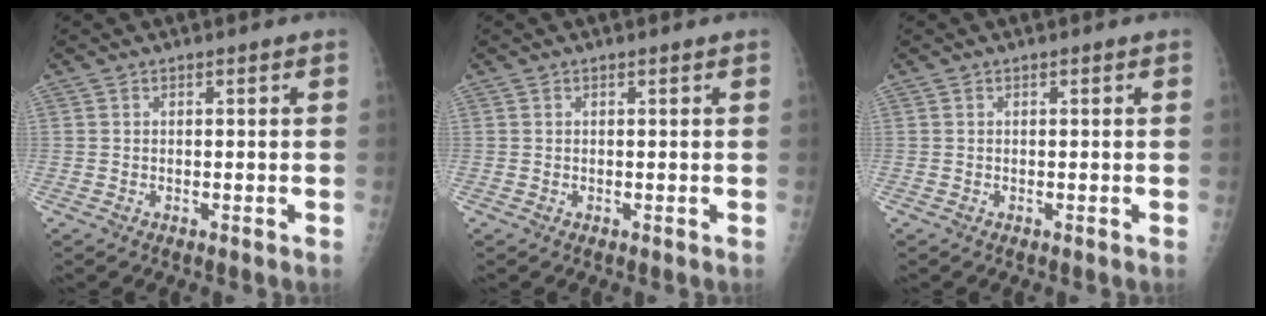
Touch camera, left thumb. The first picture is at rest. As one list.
[{"total": 0.0}, {"total": 0.0}]